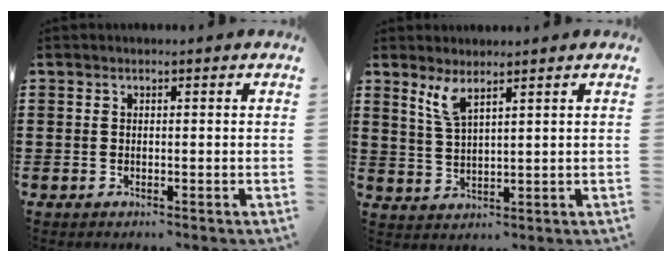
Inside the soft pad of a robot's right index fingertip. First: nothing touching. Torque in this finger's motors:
{"motor_torque": [0.25, 0.09, 0.12, 0.10]}